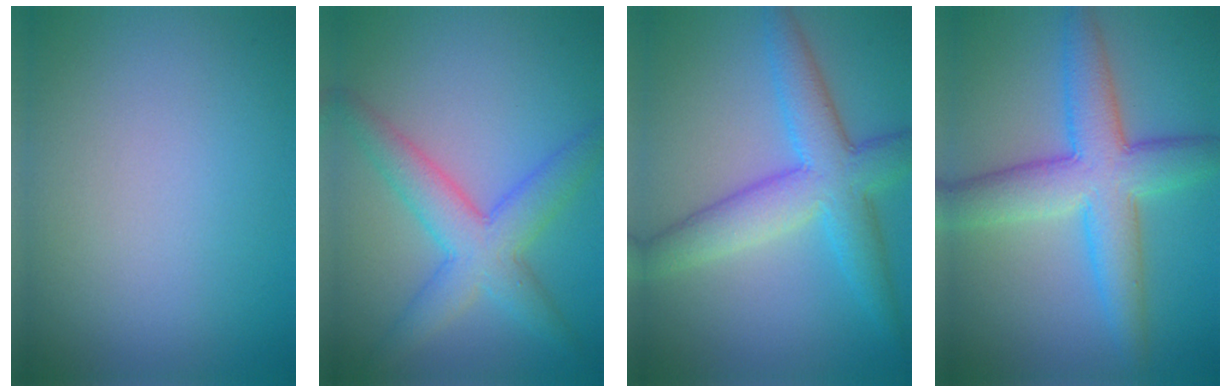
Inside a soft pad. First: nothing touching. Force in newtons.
{"total": 5.4, "press": 5.4, "slide": 0.1}
{"total": 6.5, "press": 6.5, "slide": 0.2}
{"total": 7.3, "press": 7.3, "slide": 0.1}